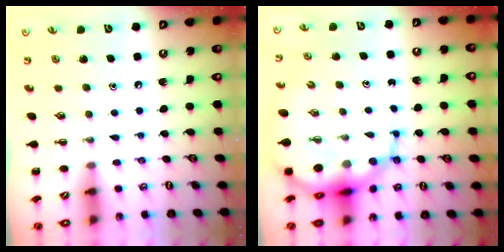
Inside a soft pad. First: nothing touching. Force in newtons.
{"total": 9.7, "press": 9.3, "slide": 2.9}